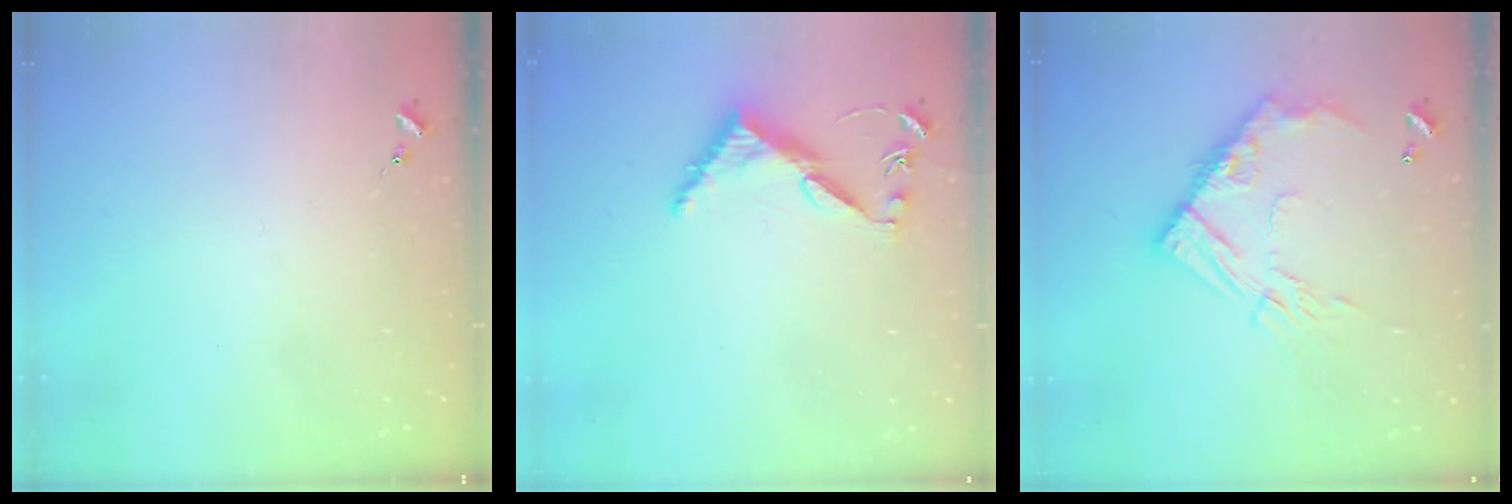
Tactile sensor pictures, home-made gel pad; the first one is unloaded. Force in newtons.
{"total": 6.2, "press": 6.2, "slide": 0.5}
{"total": 14.5, "press": 14.5, "slide": 1.1}